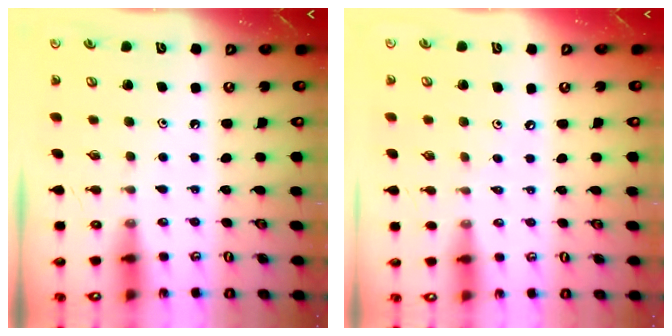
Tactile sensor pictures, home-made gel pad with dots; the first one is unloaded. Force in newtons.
{"total": 1.9, "press": 1.9, "slide": 0.4}